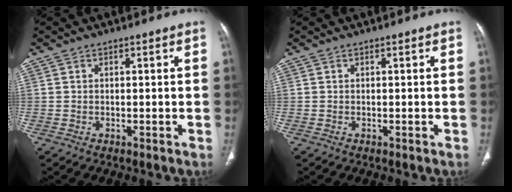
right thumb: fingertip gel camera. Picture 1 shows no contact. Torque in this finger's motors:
{"motor_torque": [-0.11, 0.11, -0.36, -0.20, 0.00]}